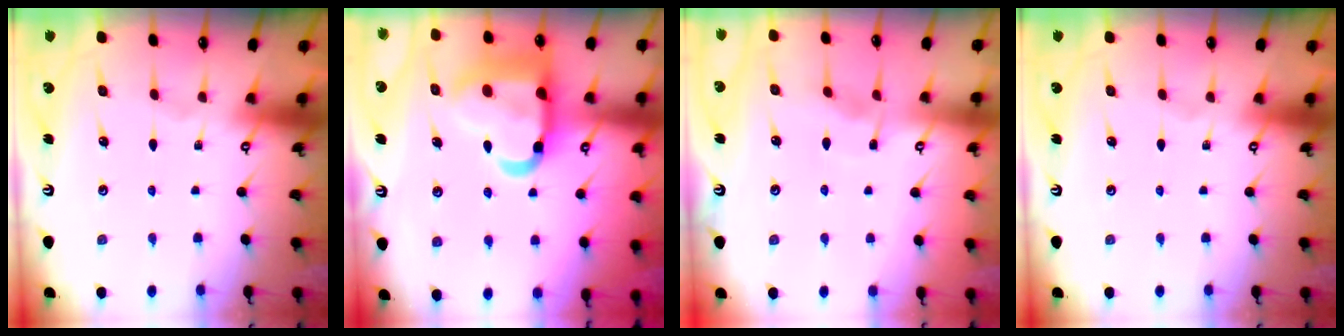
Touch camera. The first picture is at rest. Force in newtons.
{"total": 20.9, "press": 20.8, "slide": 2.2}
{"total": 3.5, "press": 3.5, "slide": 0.5}
{"total": 0.0}